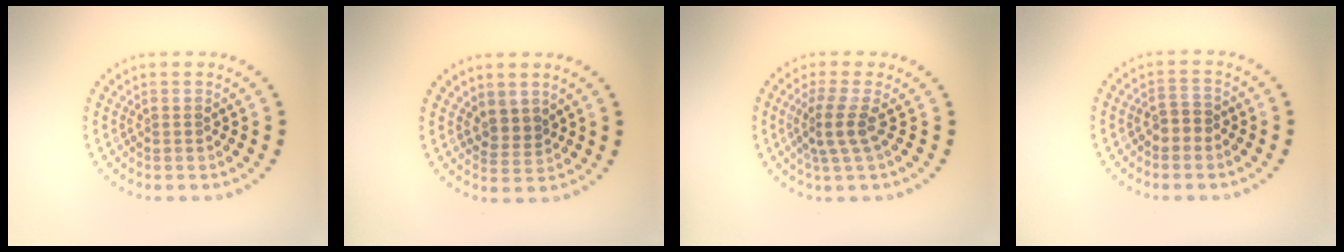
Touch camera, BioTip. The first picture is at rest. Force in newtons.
{"total": 1.9, "press": 1.5, "slide": 1.2}
{"total": 2.6, "press": 1.9, "slide": 1.9}
{"total": 1.6, "press": 1.5, "slide": 0.5}